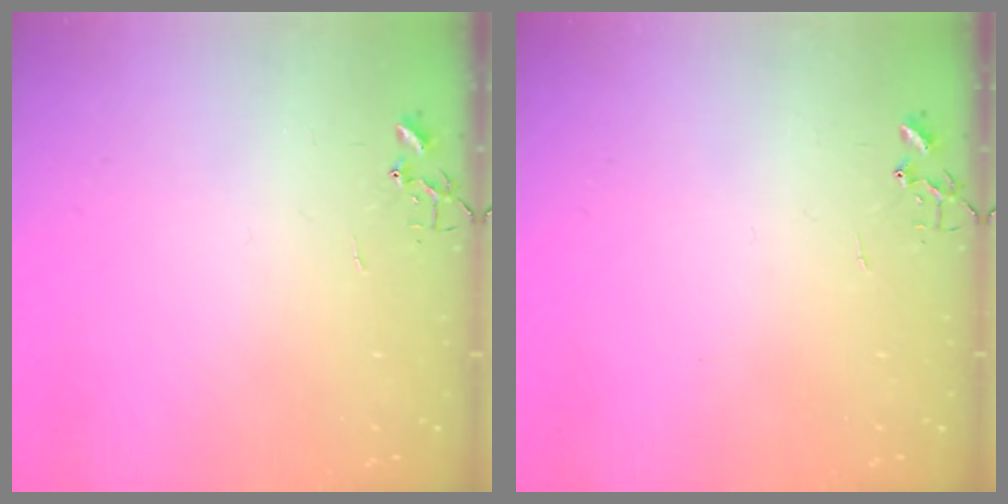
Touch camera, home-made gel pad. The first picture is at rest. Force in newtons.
{"total": 0.0}